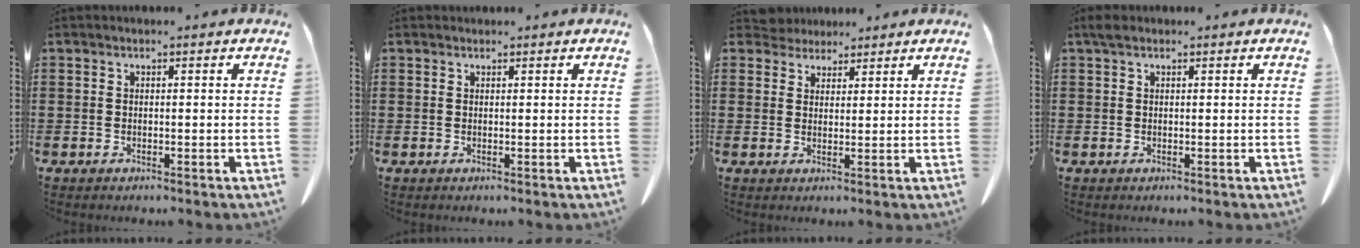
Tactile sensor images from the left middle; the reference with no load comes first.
{"total": 0.6, "force": [0.5, 0.3, 0.0], "torque": [-0.001, 0.000, 0.010]}
{"total": 3.1, "force": [2.9, 1.0, 0.0], "torque": [-0.011, -0.004, 0.056]}
{"total": 1.2, "force": [0.7, 0.8, 0.6], "torque": [-0.016, 0.003, 0.013]}